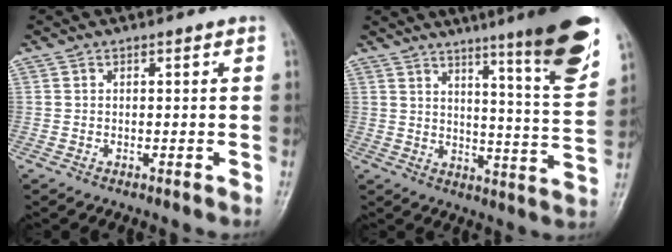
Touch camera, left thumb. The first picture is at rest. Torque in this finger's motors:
{"motor_torque": [2.52, 0.97, 1.55, -1.22, 0.41]}